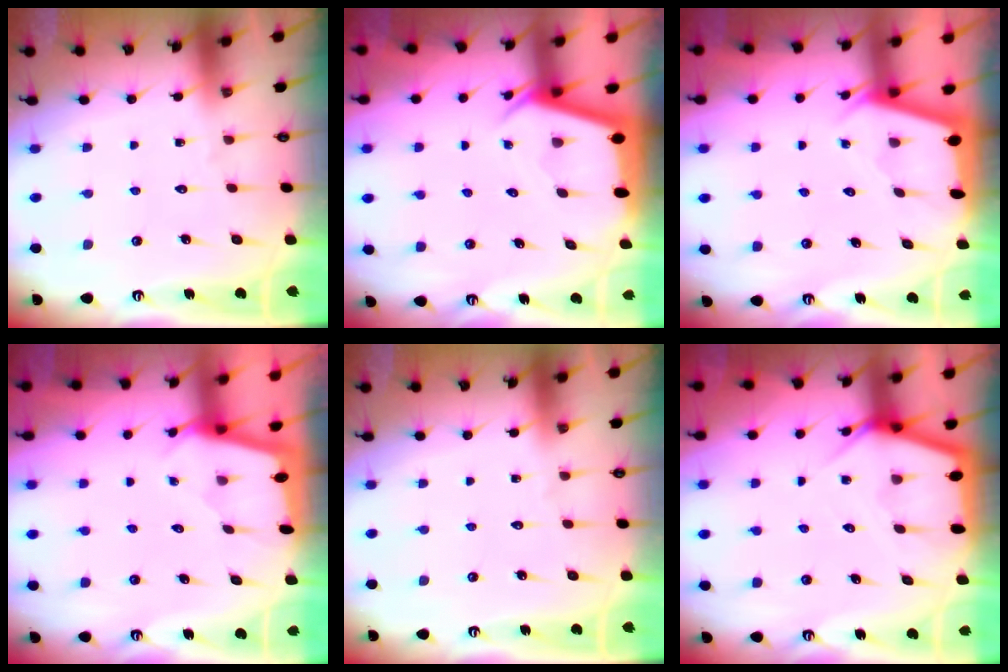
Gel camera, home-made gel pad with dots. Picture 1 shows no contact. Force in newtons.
{"total": 2.8, "press": 2.8, "slide": 0.2}
{"total": 2.2, "press": 2.2, "slide": 0.1}
{"total": 1.9, "press": 1.9, "slide": 0.1}
{"total": 0.0}
{"total": 5.0, "press": 5.0, "slide": 0.3}